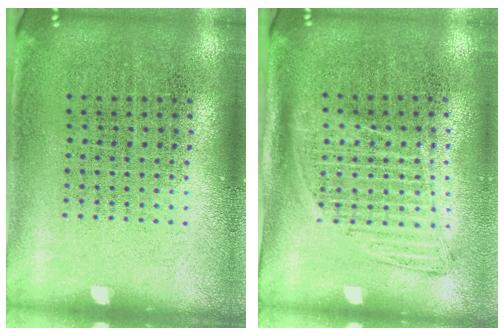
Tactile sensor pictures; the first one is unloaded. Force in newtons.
{"total": 1.3, "press": 1.1, "slide": 0.7}